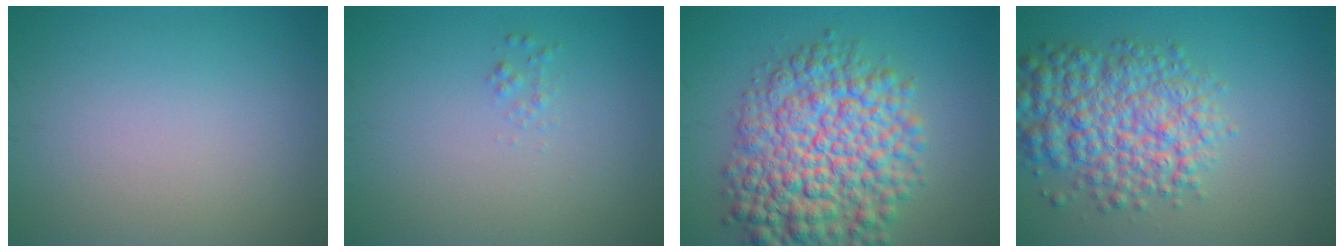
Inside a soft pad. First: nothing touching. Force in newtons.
{"total": 0.7, "press": 0.7, "slide": 0.0}
{"total": 10.6, "press": 10.6, "slide": 0.3}
{"total": 7.5, "press": 7.5, "slide": 0.2}